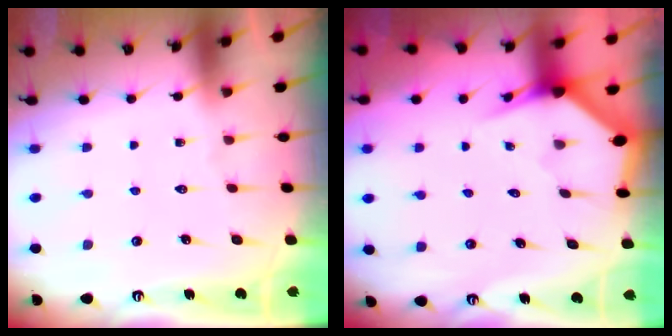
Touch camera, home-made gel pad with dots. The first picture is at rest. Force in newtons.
{"total": 2.8, "press": 2.8, "slide": 0.0}